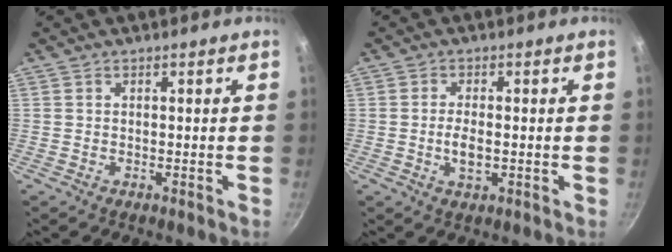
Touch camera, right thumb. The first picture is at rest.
{"total": 3.8, "force": [-0.5, 1.7, 3.3], "torque": [-0.068, 0.000, -0.011]}